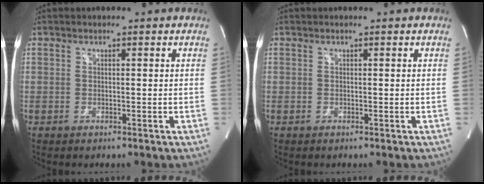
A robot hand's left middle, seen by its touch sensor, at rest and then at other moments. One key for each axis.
{"total": 0.0}